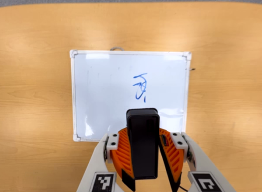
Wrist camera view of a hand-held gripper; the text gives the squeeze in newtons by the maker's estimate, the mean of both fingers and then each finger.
{"total": 9.5, "left": 10.0, "right": 8.9}